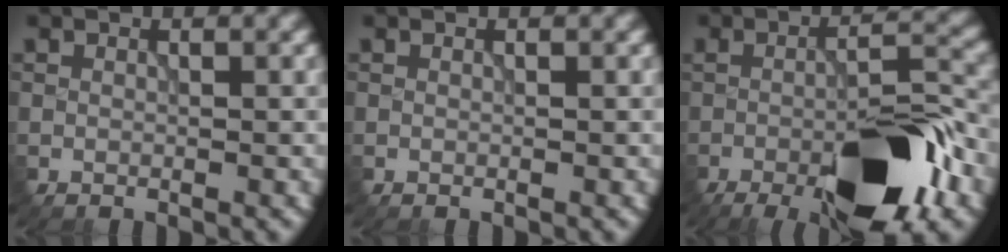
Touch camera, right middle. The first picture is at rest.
{"total": 0.0}
{"total": 12.1, "force": [-5.9, 3.6, 9.9], "torque": [-0.153, 0.000, -0.094]}